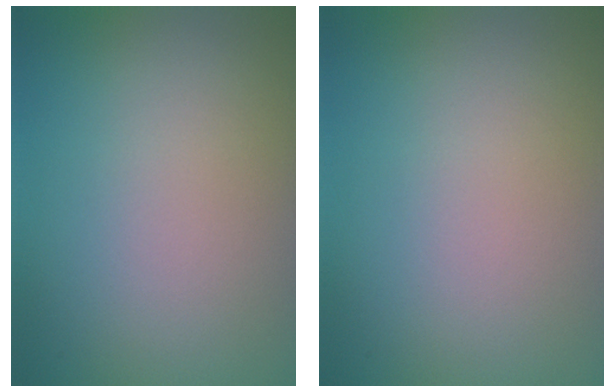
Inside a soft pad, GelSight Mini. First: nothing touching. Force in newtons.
{"total": 0.0}